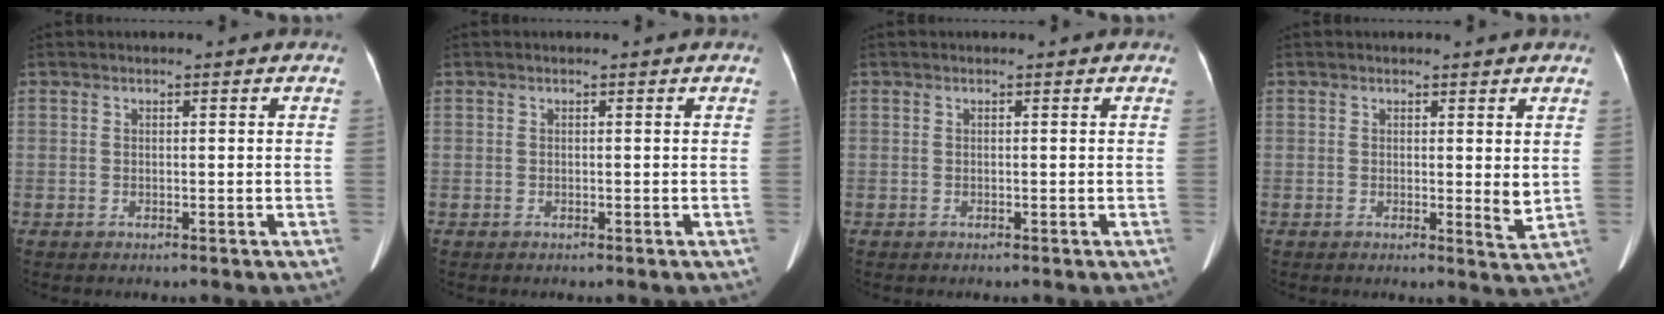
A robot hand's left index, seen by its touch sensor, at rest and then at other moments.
{"total": 0.0}
{"total": 0.0}
{"total": 2.5, "force": [0.6, 0.6, 2.3], "torque": [-0.029, -0.009, 0.007]}